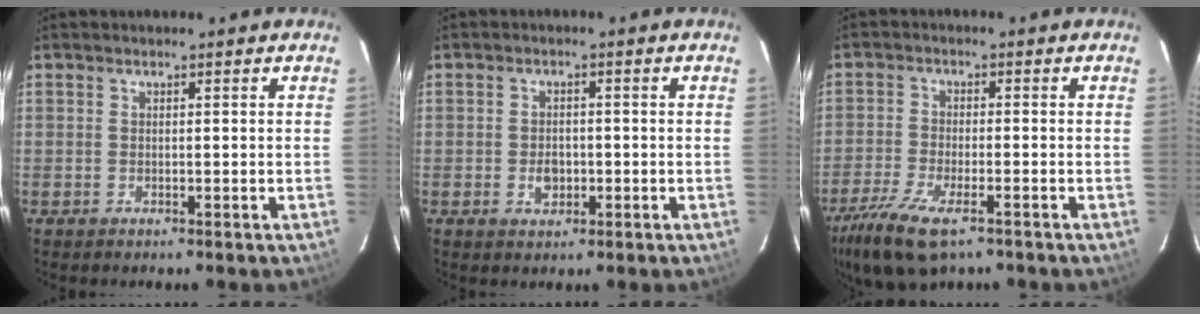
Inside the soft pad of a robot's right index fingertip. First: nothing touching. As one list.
[{"total": 3.3, "force": [-0.9, 2.4, 2.0], "torque": [-0.036, 0.002, -0.012]}, {"total": 11.9, "force": [-7.9, 4.0, 8.0], "torque": [-0.192, -0.038, -0.149]}]